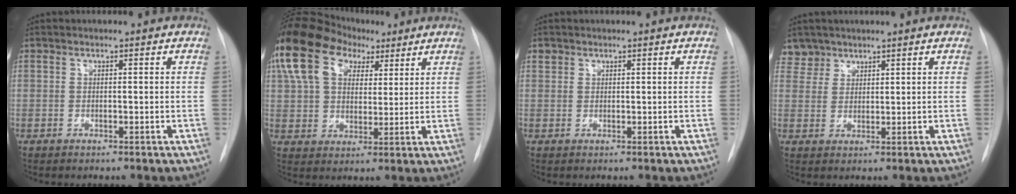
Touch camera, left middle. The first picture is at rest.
{"total": 15.7, "force": [8.4, 9.9, 8.8], "torque": [-0.189, 0.057, 0.148]}
{"total": 0.8, "force": [0.6, 0.6, 0.0], "torque": [0.007, 0.004, 0.008]}
{"total": 3.1, "force": [2.6, 1.6, -0.6], "torque": [0.022, 0.006, 0.049]}